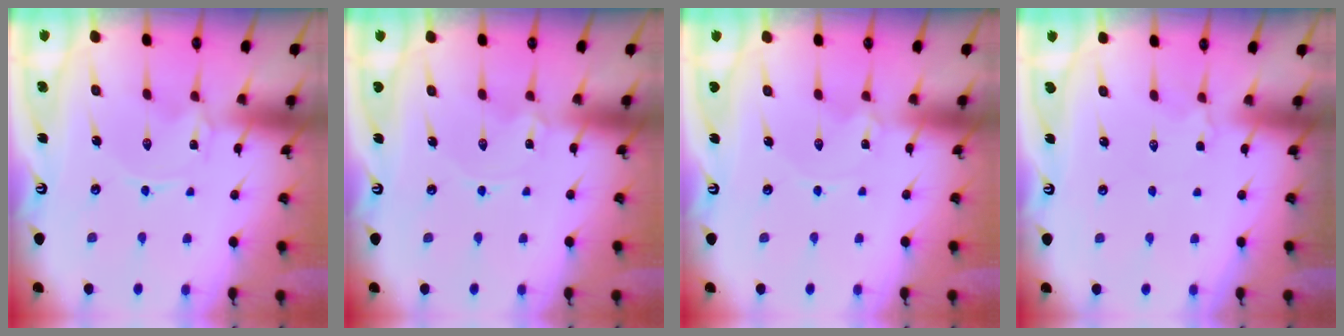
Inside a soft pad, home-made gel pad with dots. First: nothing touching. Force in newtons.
{"total": 1.1, "press": 1.1, "slide": 0.2}
{"total": 0.7, "press": 0.7, "slide": 0.1}
{"total": 1.3, "press": 1.2, "slide": 0.5}